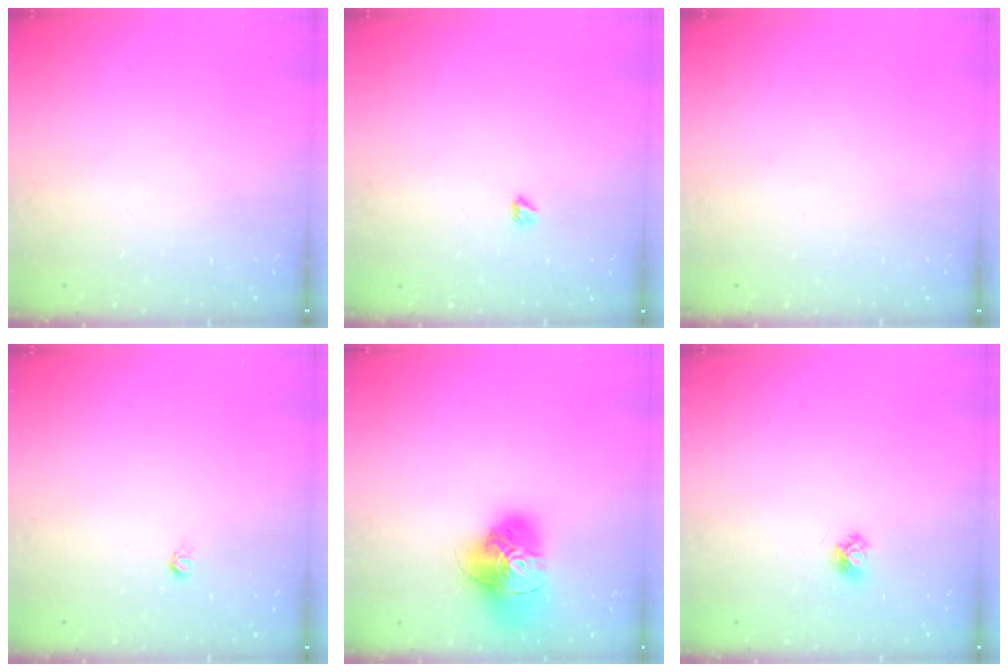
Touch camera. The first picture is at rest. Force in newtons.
{"total": 2.9, "press": 2.9, "slide": 0.5}
{"total": 0.0}
{"total": 3.0, "press": 2.9, "slide": 0.4}
{"total": 17.7, "press": 17.6, "slide": 1.8}
{"total": 4.5, "press": 4.5, "slide": 0.6}